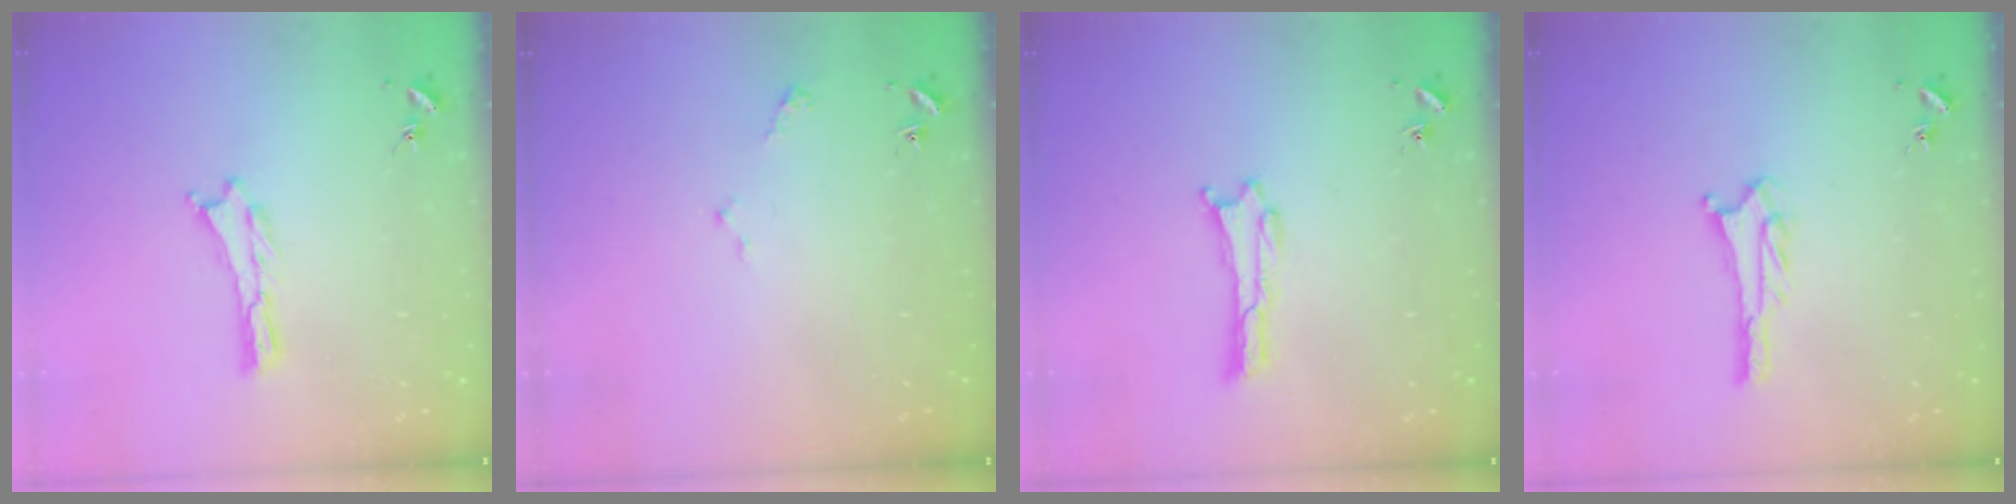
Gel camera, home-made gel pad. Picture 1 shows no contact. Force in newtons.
{"total": 1.6, "press": 1.6, "slide": 0.2}
{"total": 0.0}
{"total": 2.8, "press": 2.8, "slide": 0.2}